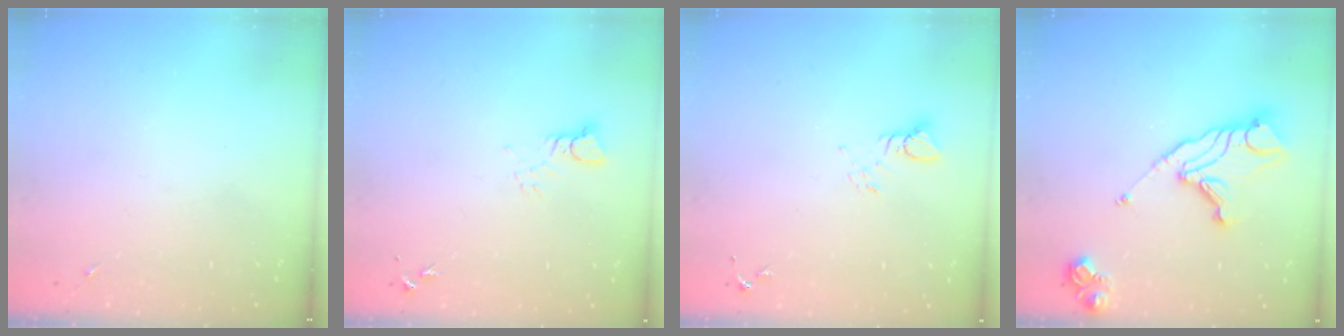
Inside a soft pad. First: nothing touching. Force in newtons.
{"total": 3.4, "press": 3.4, "slide": 0.3}
{"total": 4.0, "press": 4.0, "slide": 0.1}
{"total": 15.4, "press": 15.3, "slide": 1.7}